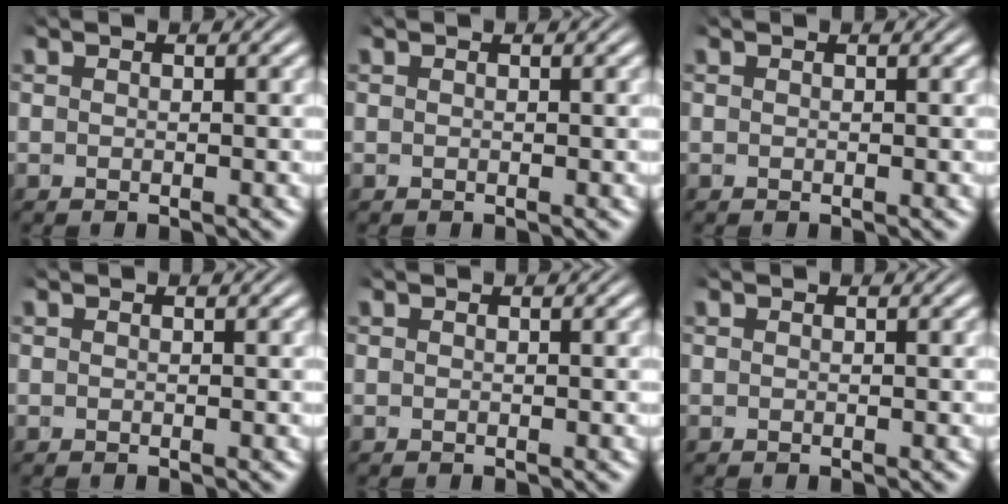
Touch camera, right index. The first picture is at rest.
{"total": 0.0}
{"total": 0.0}
{"total": 0.0}
{"total": 0.0}
{"total": 0.0}